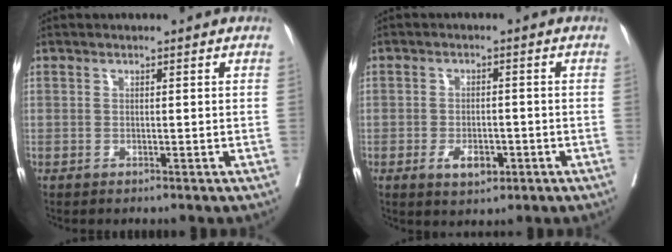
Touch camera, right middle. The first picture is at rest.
{"total": 3.9, "force": [-1.6, 2.0, 2.8], "torque": [-0.049, 0.000, -0.019]}